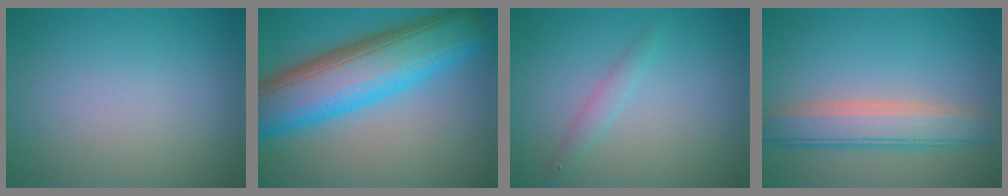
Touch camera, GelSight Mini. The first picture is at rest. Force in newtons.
{"total": 12.0, "press": 12.0, "slide": 0.2}
{"total": 1.3, "press": 1.3, "slide": 0.0}
{"total": 4.9, "press": 4.9, "slide": 0.3}